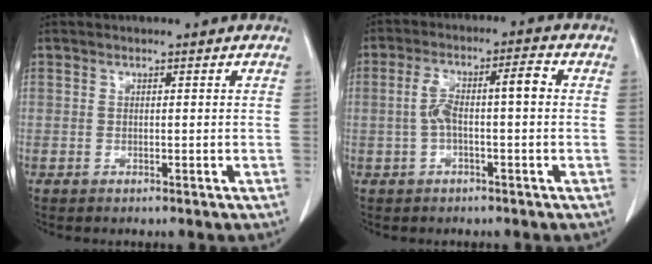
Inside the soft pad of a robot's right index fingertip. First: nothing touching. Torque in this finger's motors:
{"motor_torque": [0.86, 0.00, 0.16, 0.08]}